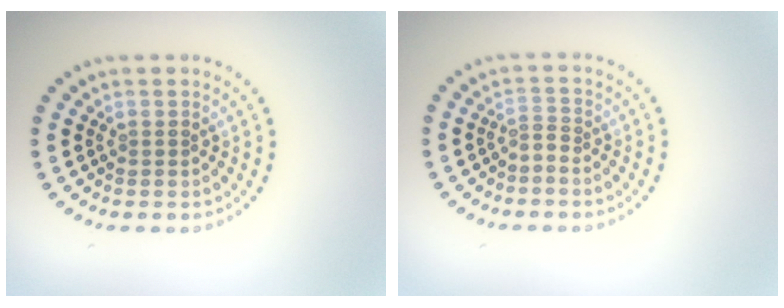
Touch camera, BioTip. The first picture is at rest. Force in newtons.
{"total": 1.1, "press": 0.3, "slide": 1.0}